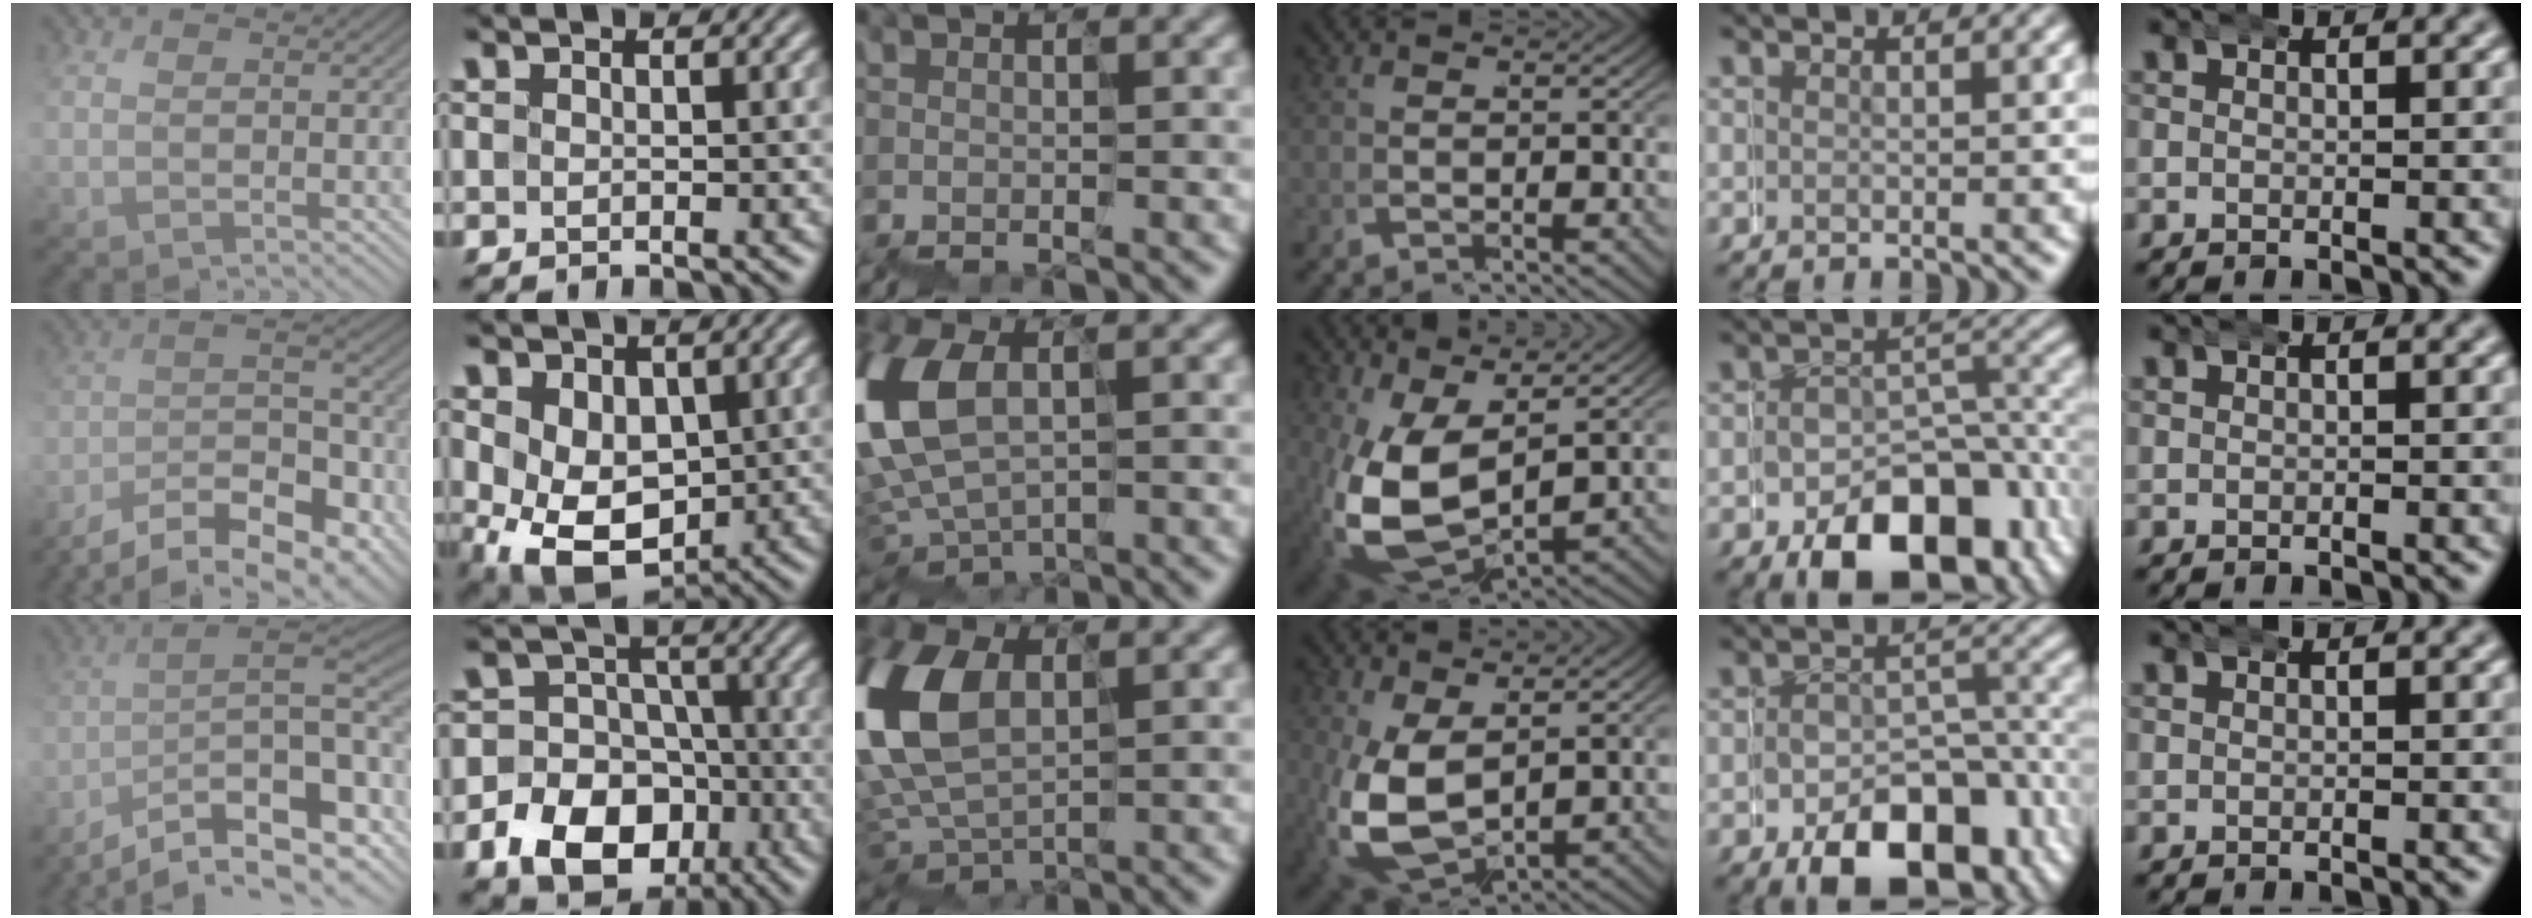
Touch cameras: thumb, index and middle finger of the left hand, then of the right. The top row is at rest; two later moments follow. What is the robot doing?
{"motion": "wrap", "object": "belt"}